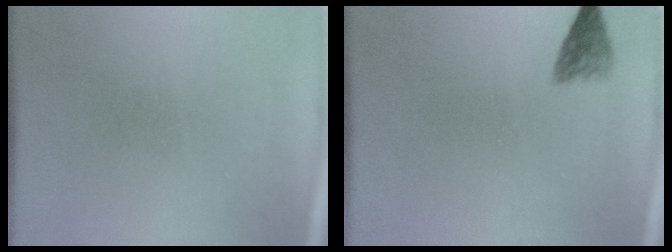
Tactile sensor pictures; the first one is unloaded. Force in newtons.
{"total": 2.3}